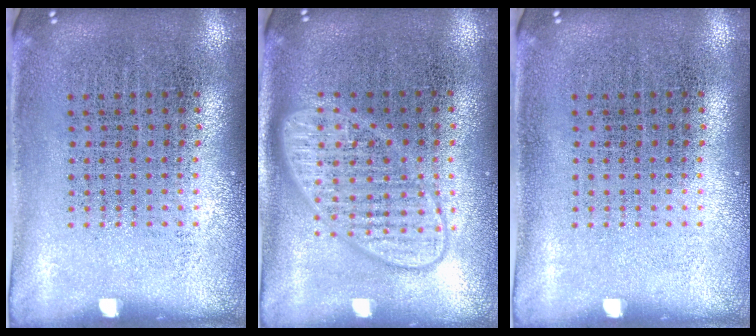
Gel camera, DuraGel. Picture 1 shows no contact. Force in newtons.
{"total": 2.4, "press": 2.4, "slide": 0.3}
{"total": 0.0}